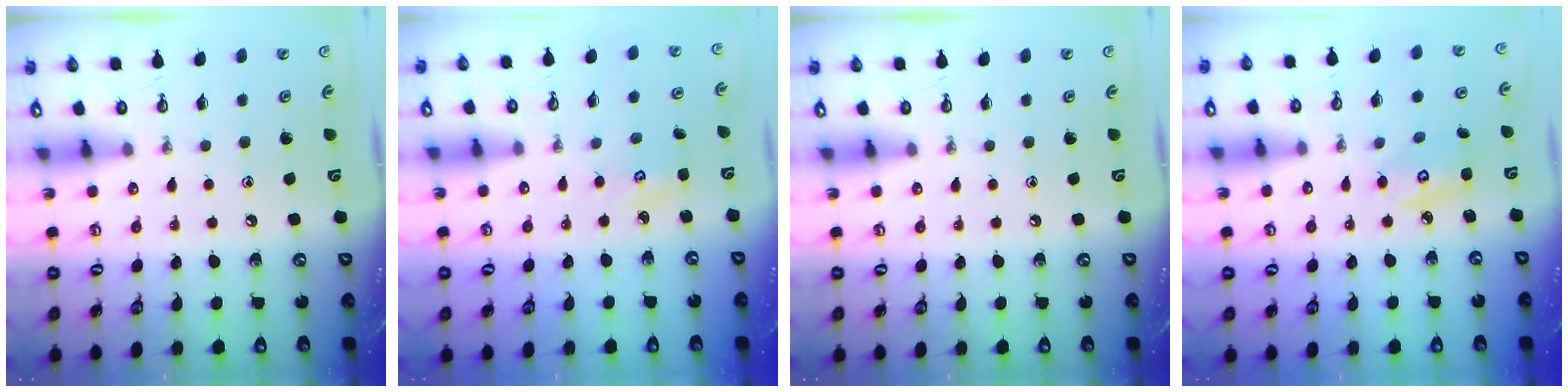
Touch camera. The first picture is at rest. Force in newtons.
{"total": 2.9, "press": 2.9, "slide": 0.3}
{"total": 0.0}
{"total": 4.5, "press": 4.4, "slide": 0.2}